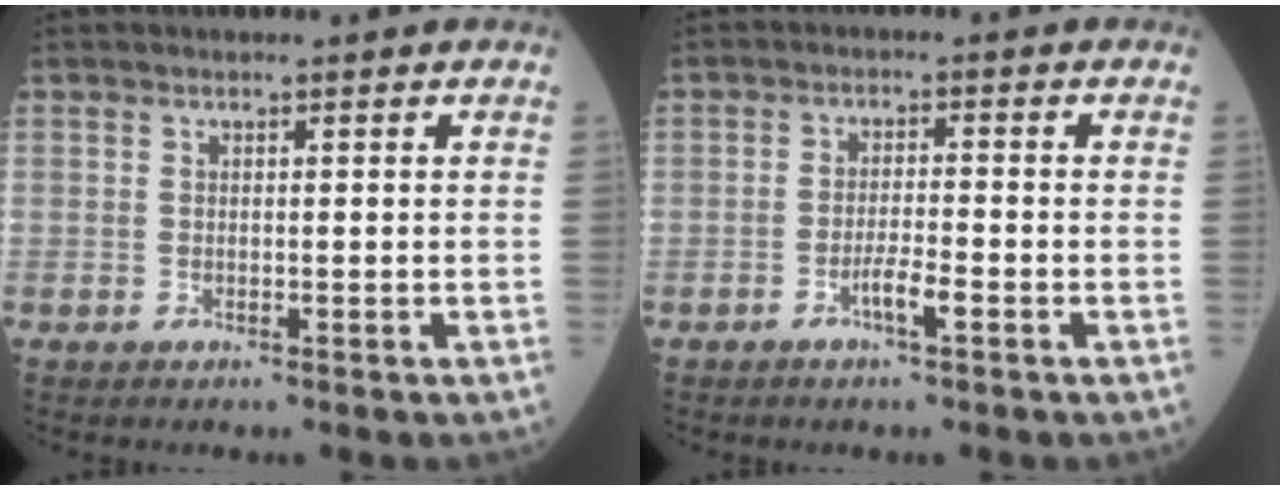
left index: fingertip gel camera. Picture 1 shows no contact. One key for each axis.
{"total": 3.2, "fx": -1.8, "fy": 0.2, "fz": 2.6, "tx": -0.051, "ty": -0.001, "tz": -0.033}